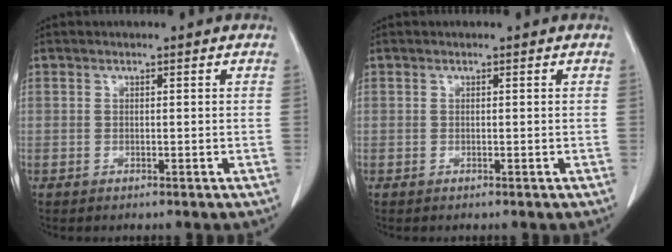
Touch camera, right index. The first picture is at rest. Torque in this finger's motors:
{"motor_torque": [0.00, 0.00, 0.00, 0.00]}